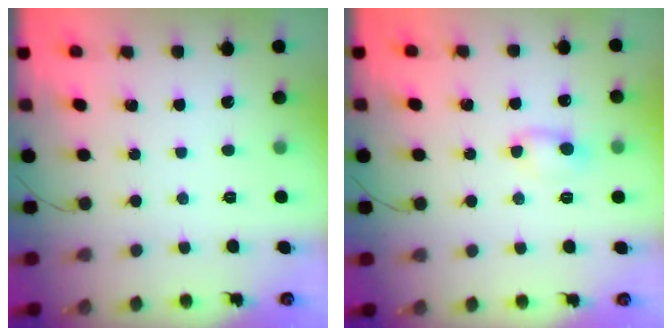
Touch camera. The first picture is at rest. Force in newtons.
{"total": 3.8, "press": 3.6, "slide": 1.3}